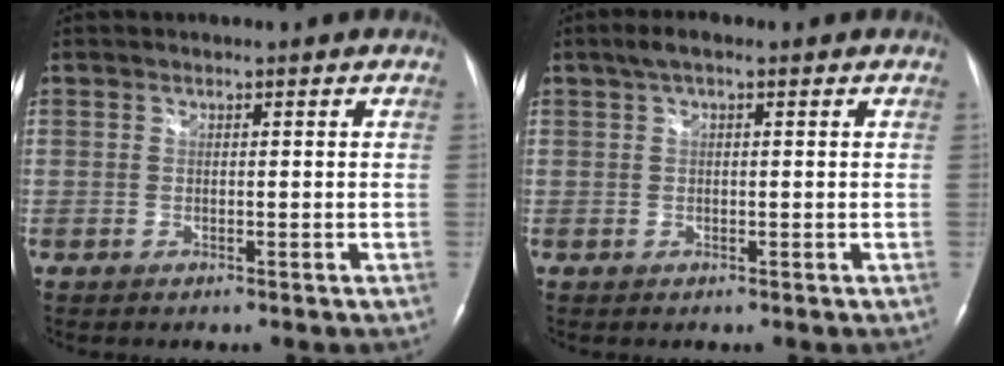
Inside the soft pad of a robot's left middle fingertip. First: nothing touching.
{"total": 3.0, "force": [1.6, 0.8, 2.3], "torque": [-0.048, 0.024, 0.026]}